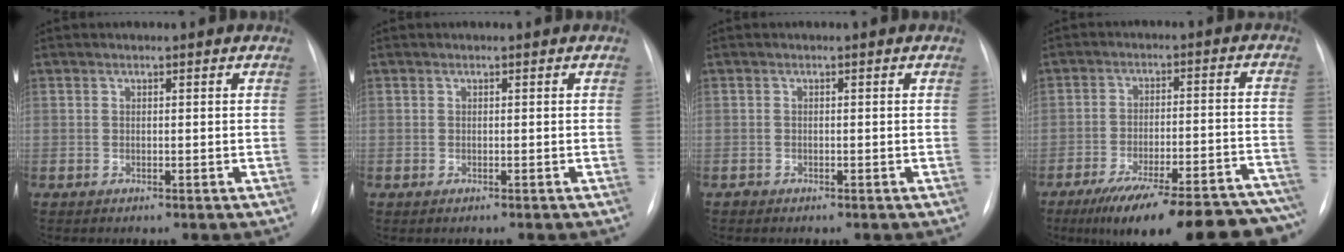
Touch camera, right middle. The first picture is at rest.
{"total": 0.0}
{"total": 0.5, "force": [-0.4, 0.3, 0.0], "torque": [-0.002, 0.001, -0.010]}
{"total": 25.3, "force": [-20.9, 4.2, 13.5], "torque": [-0.132, 0.006, -0.283]}